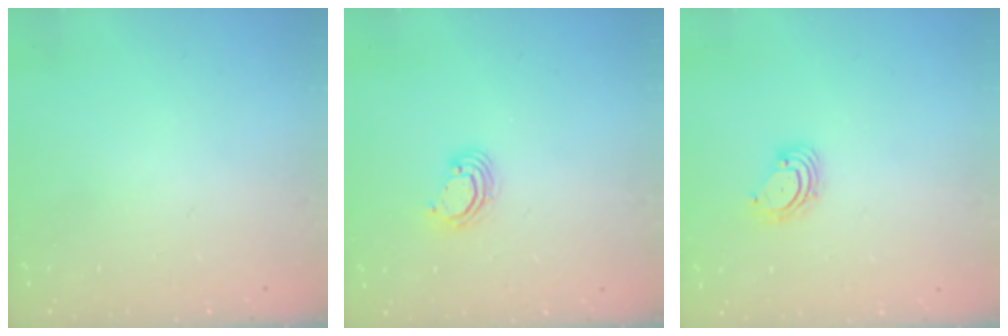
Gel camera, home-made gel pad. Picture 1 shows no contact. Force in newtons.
{"total": 4.8, "press": 4.8, "slide": 0.3}
{"total": 4.0, "press": 4.0, "slide": 0.5}